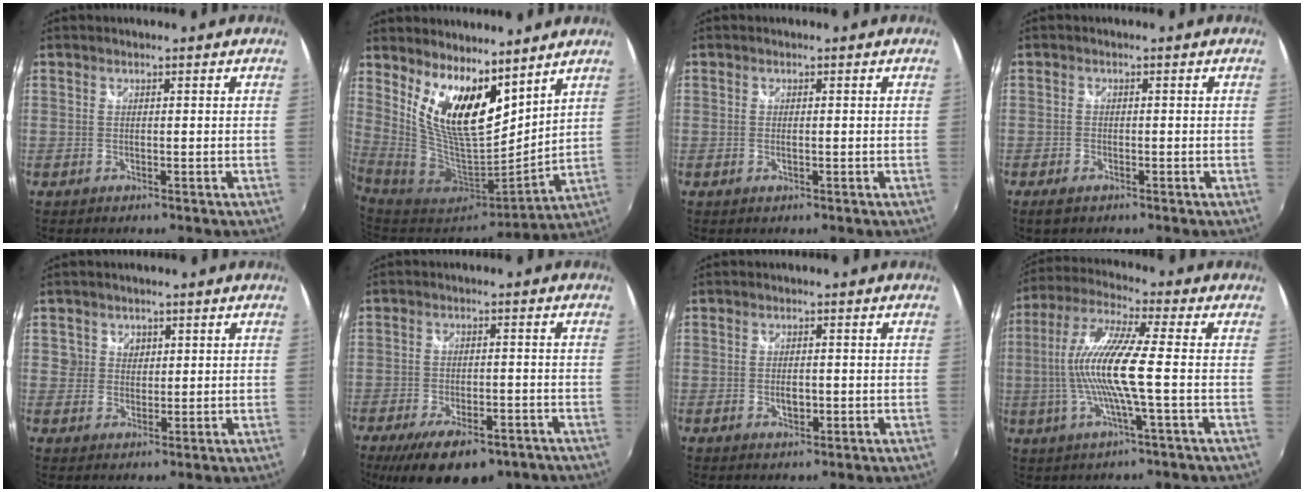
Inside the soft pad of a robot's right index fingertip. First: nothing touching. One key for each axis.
{"total": 14.4, "fx": 8.3, "fy": 5.9, "fz": 10.2, "tx": -0.181, "ty": -0.008, "tz": 0.162}
{"total": 0.9, "fx": -0.2, "fy": 0.2, "fz": 0.8, "tx": -0.018, "ty": -0.001, "tz": -0.005}
{"total": 2.4, "fx": -1.7, "fy": 1.1, "fz": 1.2, "tx": -0.030, "ty": -0.006, "tz": -0.033}
{"total": 3.2, "fx": 0.9, "fy": 3.1, "fz": 0.2, "tx": 0.008, "ty": 0.013, "tz": 0.014}
{"total": 15.0, "fx": -10.2, "fy": 6.0, "fz": 9.1, "tx": -0.183, "ty": -0.030, "tz": -0.143}
{"total": 2.4, "fx": -0.5, "fy": 1.8, "fz": 1.5, "tx": -0.024, "ty": -0.001, "tz": -0.008}
{"total": 13.2, "fx": -1.5, "fy": 0.4, "fz": 13.1, "tx": -0.257, "ty": 0.001, "tz": -0.031}